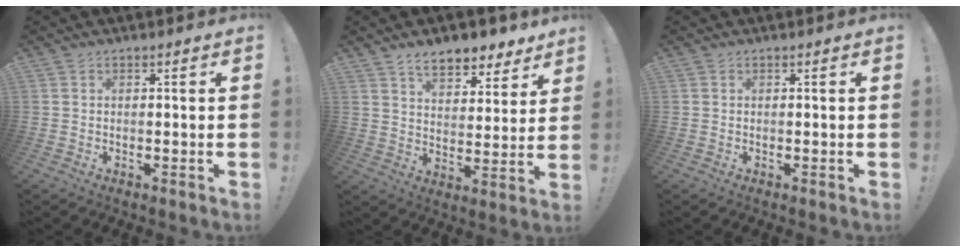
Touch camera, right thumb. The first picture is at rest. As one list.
[{"total": 9.9, "force": [7.5, 4.6, 4.6], "torque": [-0.061, -0.051, 0.135]}, {"total": 0.0}]